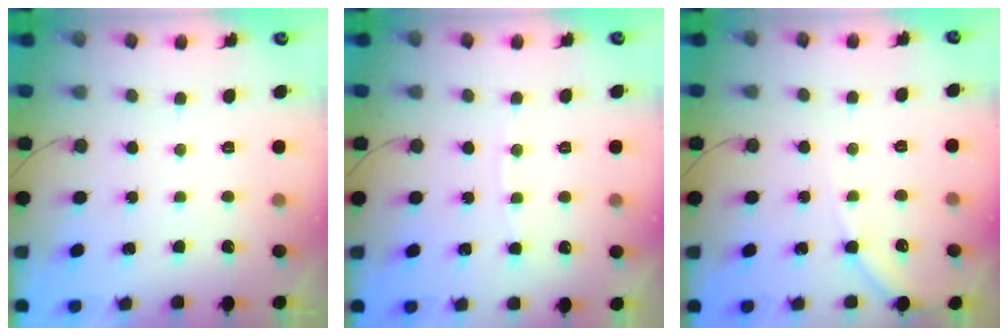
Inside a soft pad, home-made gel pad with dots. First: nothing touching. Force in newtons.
{"total": 3.0, "press": 3.0, "slide": 0.4}
{"total": 6.6, "press": 6.5, "slide": 0.8}